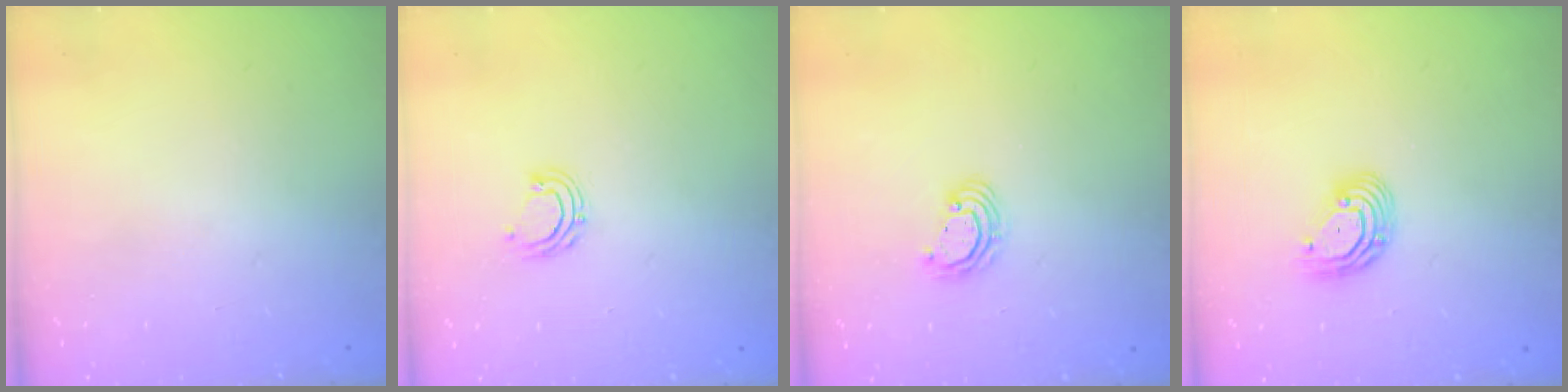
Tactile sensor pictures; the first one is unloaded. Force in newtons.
{"total": 6.0, "press": 5.8, "slide": 1.3}
{"total": 4.3, "press": 4.3, "slide": 0.2}
{"total": 7.3, "press": 7.2, "slide": 1.3}